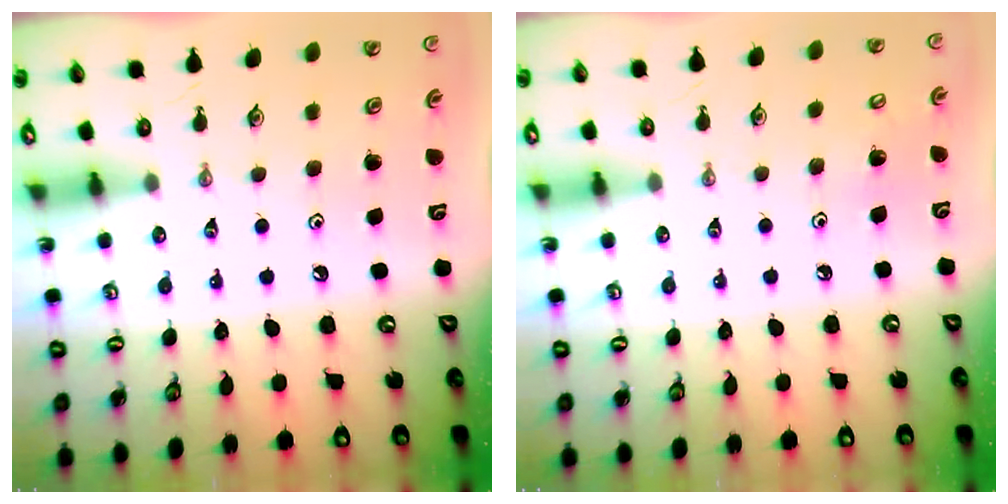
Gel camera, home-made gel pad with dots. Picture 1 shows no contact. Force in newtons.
{"total": 4.5, "press": 4.4, "slide": 0.4}